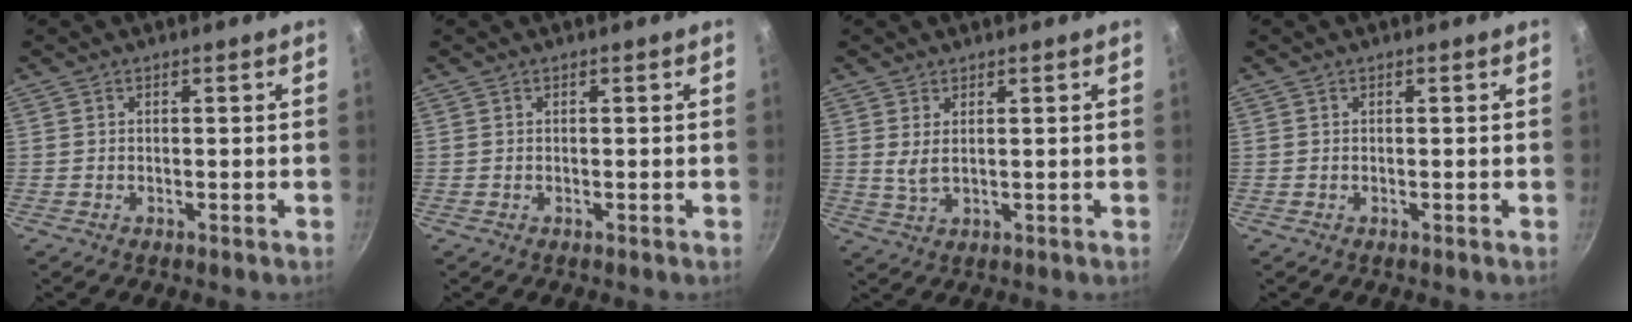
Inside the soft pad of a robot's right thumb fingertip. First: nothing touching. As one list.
[{"total": 0.0}, {"total": 3.0, "force": [1.0, 1.3, 2.5], "torque": [-0.048, -0.009, 0.023]}, {"total": 0.0}]